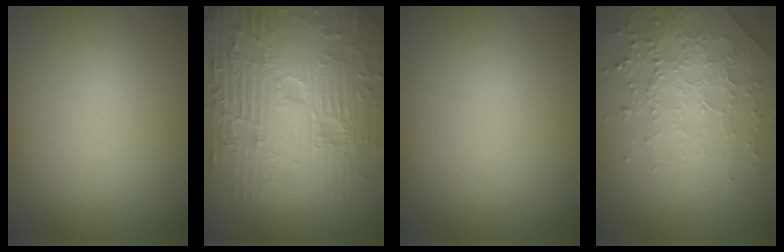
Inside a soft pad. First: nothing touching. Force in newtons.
{"total": 12.2, "press": 7.9, "slide": 9.3}
{"total": 0.0}
{"total": 3.8, "press": 3.6, "slide": 1.2}